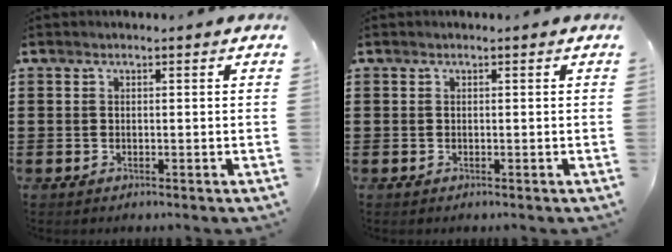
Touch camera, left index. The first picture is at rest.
{"total": 0.0}